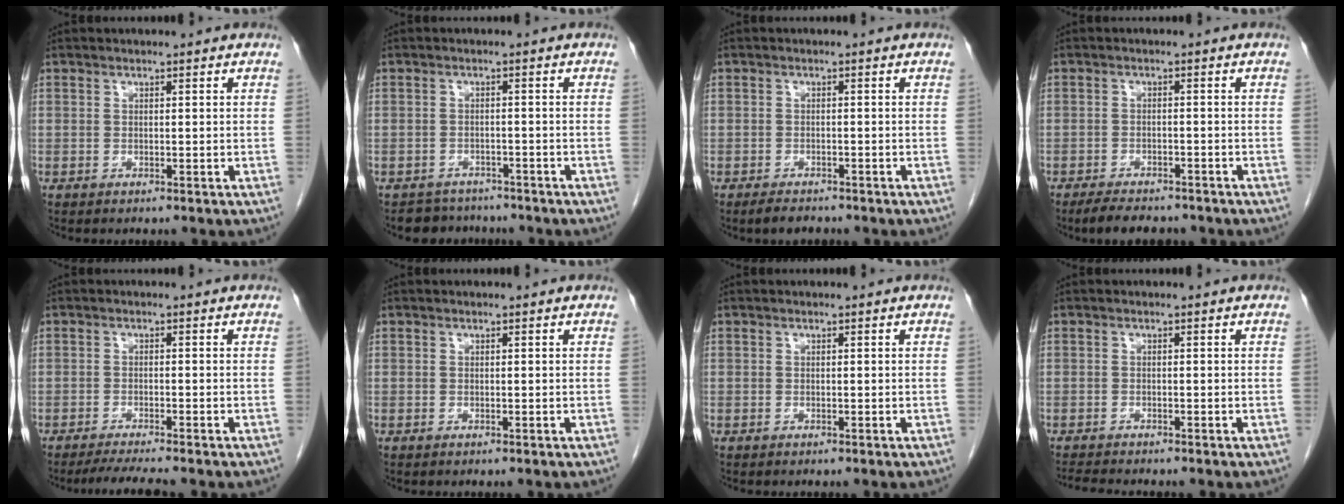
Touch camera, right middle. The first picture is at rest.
{"total": 4.2, "force": [-3.7, 1.9, -0.5], "torque": [0.007, 0.004, -0.057]}
{"total": 2.4, "force": [-2.0, 0.9, 1.0], "torque": [-0.024, -0.004, -0.029]}
{"total": 6.5, "force": [-5.5, 2.1, 2.7], "torque": [-0.043, -0.008, -0.081]}
{"total": 4.2, "force": [-3.8, -0.3, 1.9], "torque": [-0.035, -0.016, -0.063]}
{"total": 0.0}
{"total": 0.0}
{"total": 2.8, "force": [-2.7, -0.1, 0.9], "torque": [-0.017, -0.013, -0.046]}